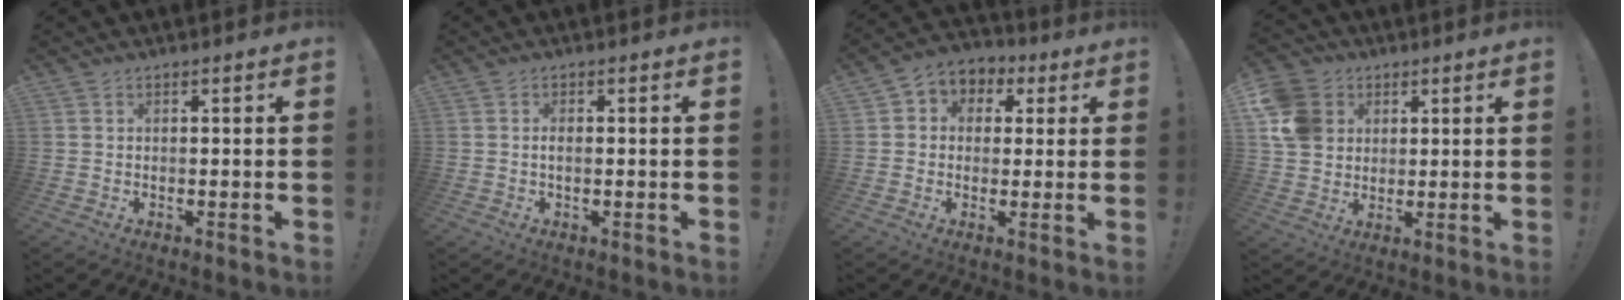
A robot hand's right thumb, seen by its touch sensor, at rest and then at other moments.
{"total": 1.5, "force": [-0.4, 0.5, 1.4], "torque": [-0.029, 0.005, -0.007]}
{"total": 5.6, "force": [-0.5, 5.2, 2.0], "torque": [-0.017, 0.006, -0.006]}
{"total": 11.3, "force": [3.1, 9.7, 4.7], "torque": [-0.083, -0.008, 0.065]}